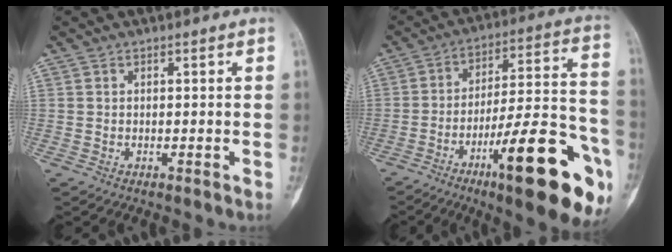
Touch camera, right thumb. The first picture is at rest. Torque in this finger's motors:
{"motor_torque": [1.33, 1.41, 1.74, -1.03, 0.21]}